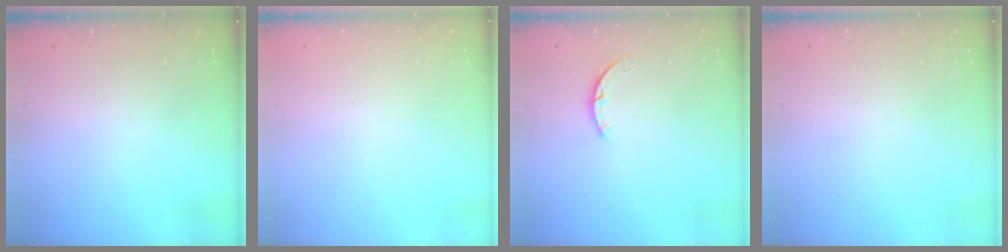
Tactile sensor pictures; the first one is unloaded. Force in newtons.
{"total": 2.5, "press": 2.5, "slide": 0.2}
{"total": 2.4, "press": 2.4, "slide": 0.3}
{"total": 0.0}